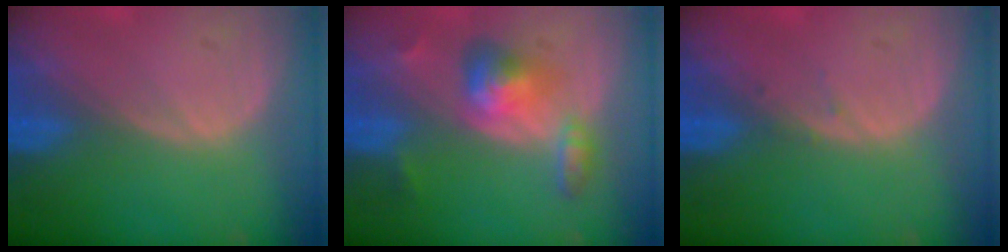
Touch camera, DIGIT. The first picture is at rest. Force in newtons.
{"total": 6.2, "press": 5.5, "slide": 2.8}
{"total": 0.7, "press": 0.4, "slide": 0.5}